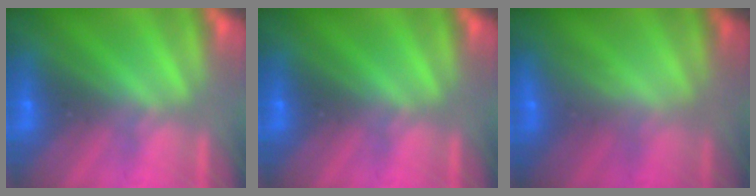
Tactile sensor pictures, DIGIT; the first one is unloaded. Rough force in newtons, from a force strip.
{"total": 0.0}
{"total": 2.3}